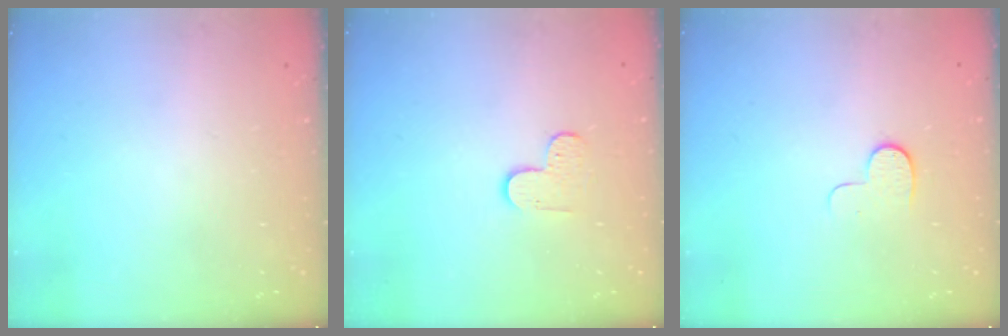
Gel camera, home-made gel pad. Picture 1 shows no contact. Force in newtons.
{"total": 3.7, "press": 3.7, "slide": 0.4}
{"total": 5.7, "press": 5.7, "slide": 0.6}